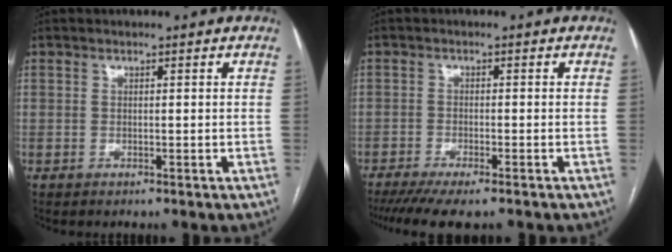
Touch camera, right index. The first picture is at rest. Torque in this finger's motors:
{"motor_torque": [1.03, -1.12, 0.44, 0.12]}